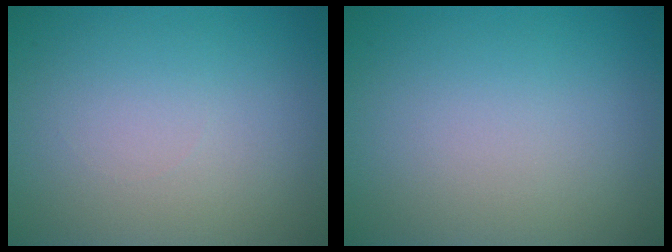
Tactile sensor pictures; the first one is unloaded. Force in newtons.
{"total": 0.0}